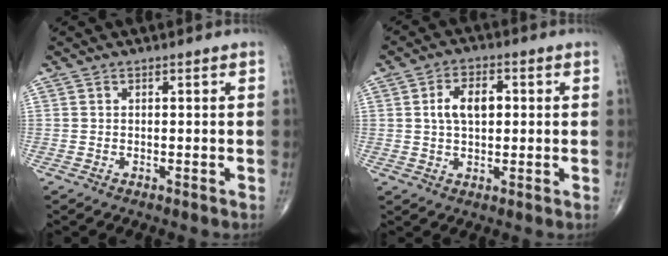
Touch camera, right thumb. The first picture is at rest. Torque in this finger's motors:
{"motor_torque": [-0.27, 0.43, 0.03, -0.03, 0.03]}